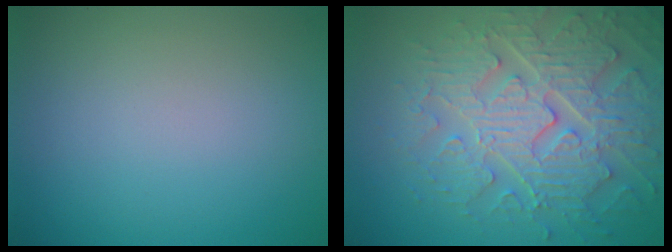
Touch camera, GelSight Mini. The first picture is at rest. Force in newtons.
{"total": 7.4, "press": 6.0, "slide": 4.3}